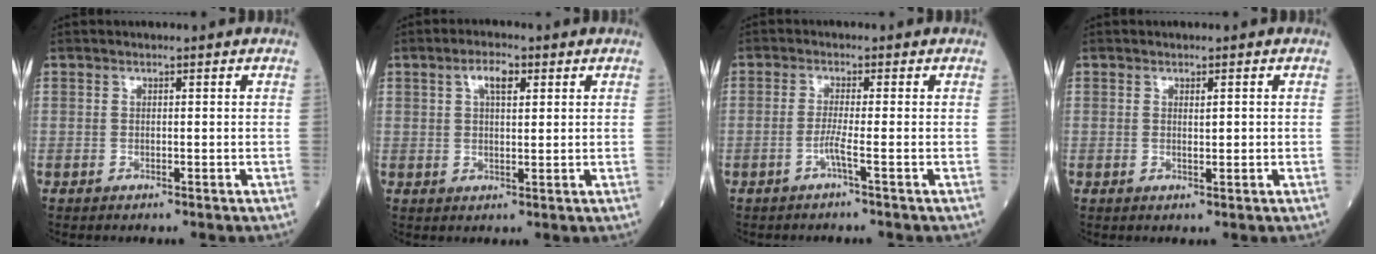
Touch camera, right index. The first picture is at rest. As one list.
[{"total": 4.1, "force": [1.7, 1.6, 3.4], "torque": [-0.069, 0.008, 0.031]}, {"total": 2.1, "force": [-1.1, -0.6, 1.6], "torque": [-0.039, -0.004, -0.026]}, {"total": 1.2, "force": [0.2, 0.3, 1.1], "torque": [-0.023, -0.003, 0.005]}]